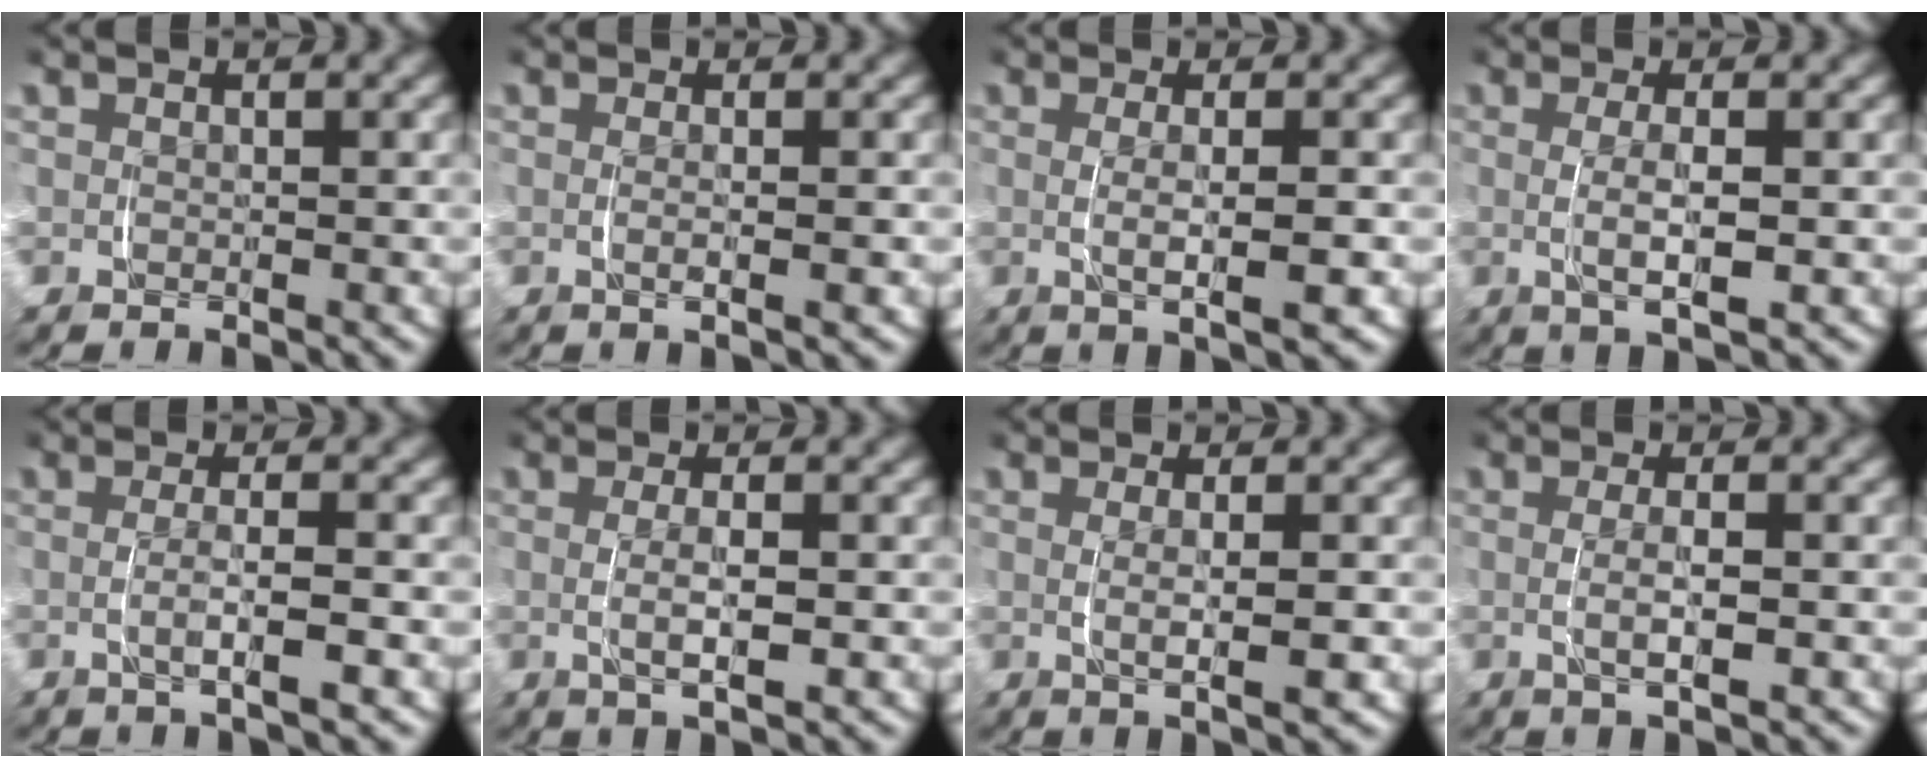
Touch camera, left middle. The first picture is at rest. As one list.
[{"total": 1.5, "force": [0.0, -0.2, 1.5], "torque": [-0.027, -0.003, 0.001]}, {"total": 3.8, "force": [-0.3, 0.5, 3.7], "torque": [-0.056, -0.002, -0.001]}, {"total": 3.6, "force": [-0.2, 0.7, 3.6], "torque": [-0.063, -0.005, 0.002]}, {"total": 2.7, "force": [-0.8, 0.1, 2.6], "torque": [-0.044, -0.001, -0.013]}, {"total": 3.2, "force": [-0.2, 0.6, 3.1], "torque": [-0.054, -0.004, 0.000]}, {"total": 3.1, "force": [0.0, 0.3, 3.0], "torque": [-0.047, -0.003, 0.004]}, {"total": 2.9, "force": [-0.2, 0.5, 2.8], "torque": [-0.049, -0.003, -0.001]}]